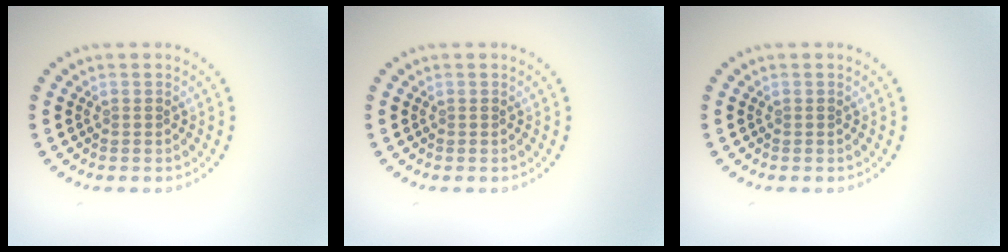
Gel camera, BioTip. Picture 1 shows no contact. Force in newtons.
{"total": 0.0}
{"total": 0.0}